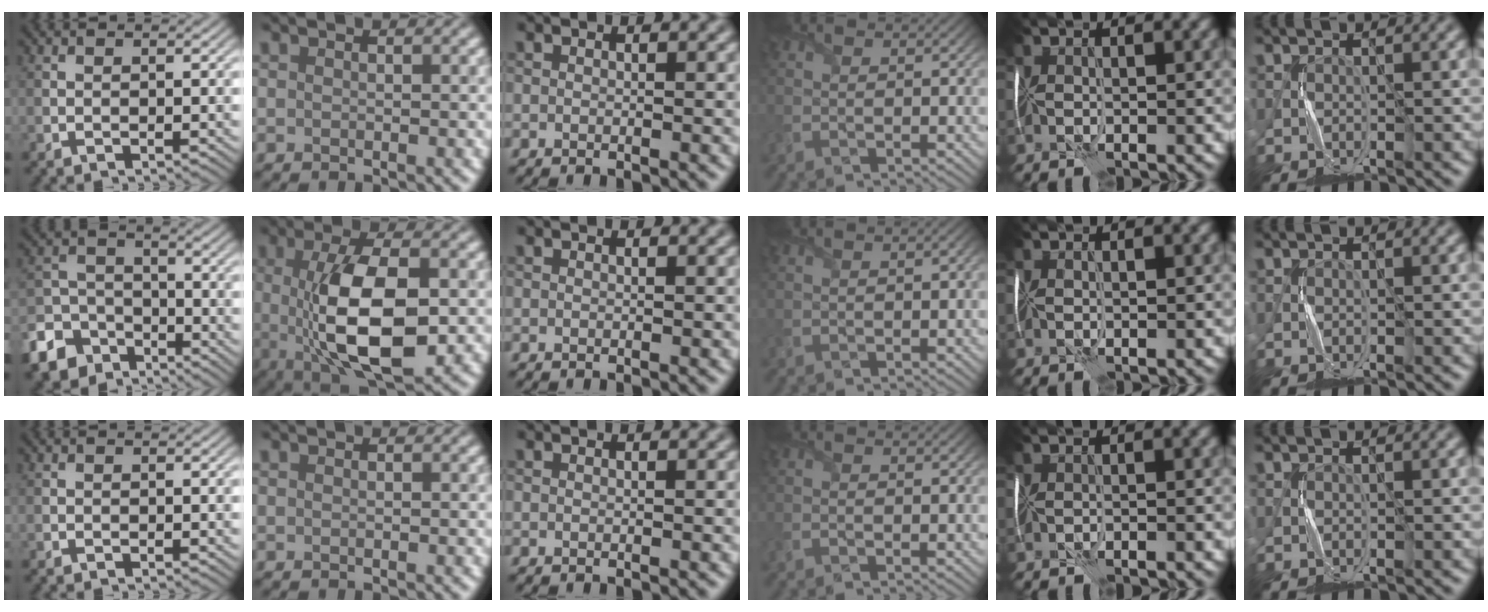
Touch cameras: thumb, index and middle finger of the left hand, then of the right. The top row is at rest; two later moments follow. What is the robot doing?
{"motion": "fold", "object": "plastic wrap"}